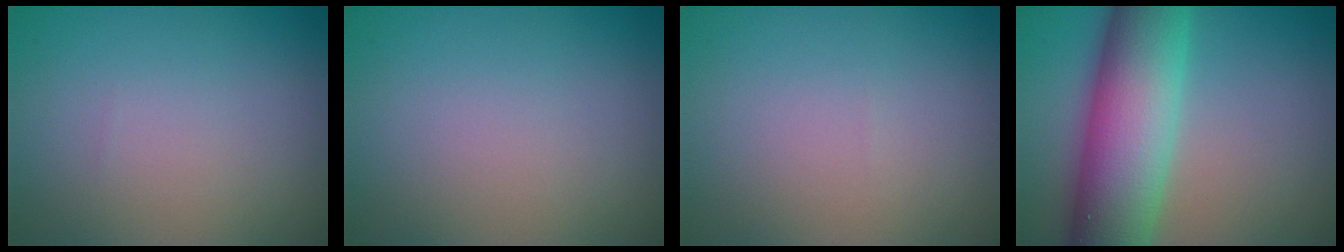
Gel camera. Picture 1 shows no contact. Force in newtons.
{"total": 0.0}
{"total": 0.0}
{"total": 12.1, "press": 12.0, "slide": 0.4}